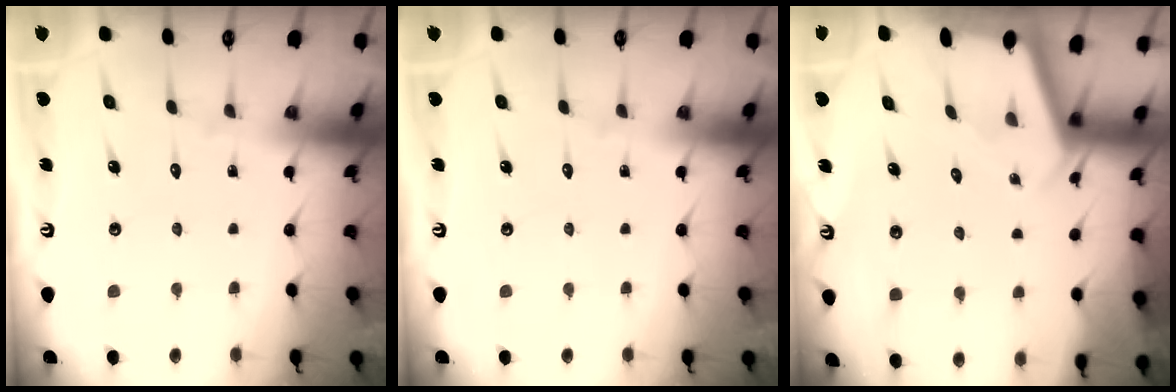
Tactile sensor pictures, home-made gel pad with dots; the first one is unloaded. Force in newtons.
{"total": 0.0}
{"total": 2.3, "press": 2.3, "slide": 0.1}